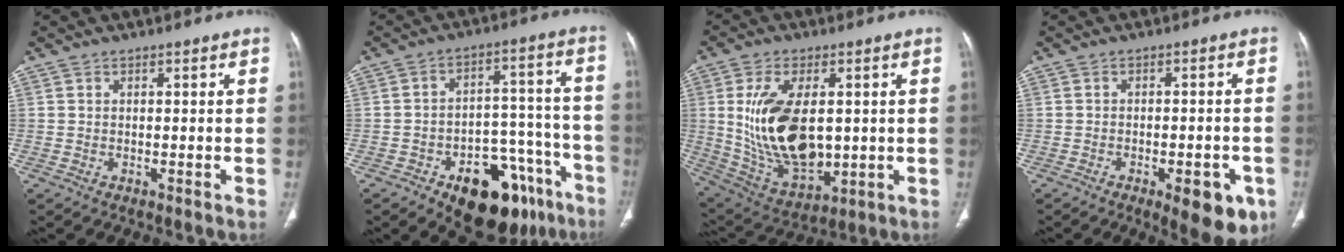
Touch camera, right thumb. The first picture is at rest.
{"total": 20.2, "force": [-11.5, 10.6, 12.8], "torque": [-0.110, 0.083, -0.156]}
{"total": 18.8, "force": [1.3, 10.4, 15.6], "torque": [-0.282, -0.017, 0.047]}
{"total": 9.6, "force": [-4.5, 3.7, 7.6], "torque": [-0.074, 0.008, -0.052]}